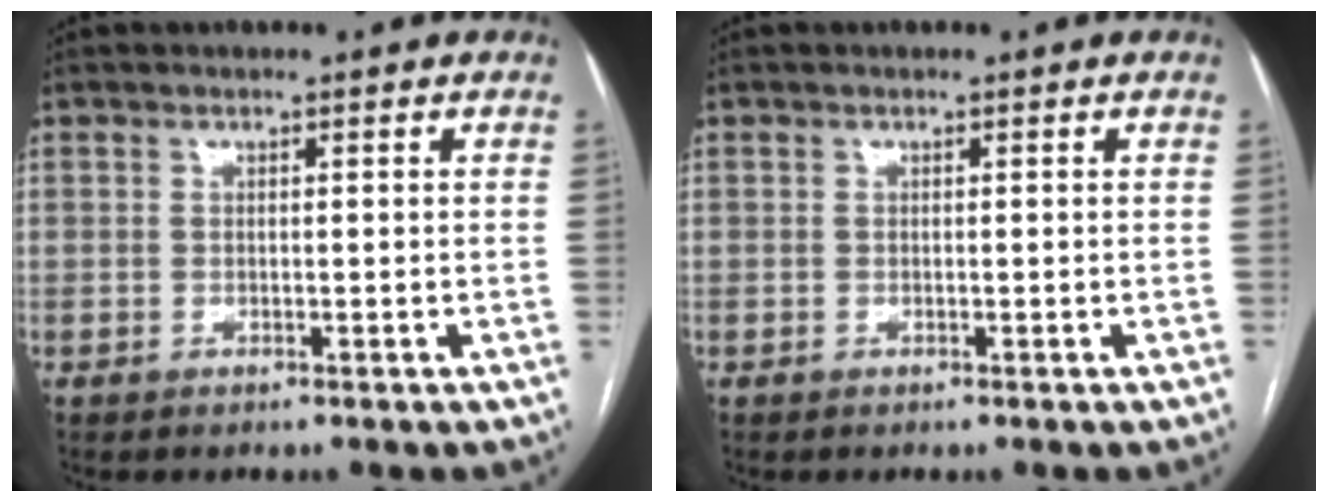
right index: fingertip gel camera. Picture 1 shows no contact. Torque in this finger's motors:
{"motor_torque": [0.00, 0.00, -0.07, -0.01]}